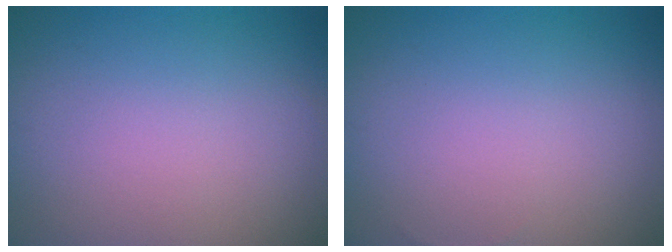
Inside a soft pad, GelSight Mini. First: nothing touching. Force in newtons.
{"total": 0.0}